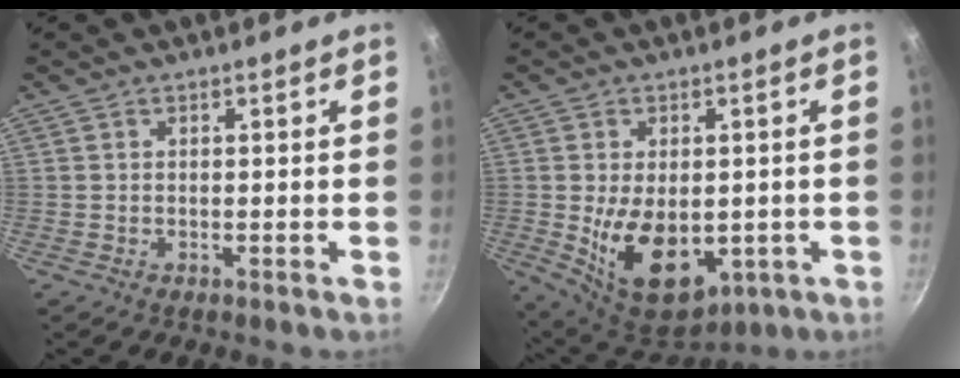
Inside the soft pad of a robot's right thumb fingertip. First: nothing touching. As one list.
[{"total": 14.9, "force": [-2.1, 9.4, 11.3], "torque": [-0.155, -0.016, -0.009]}]